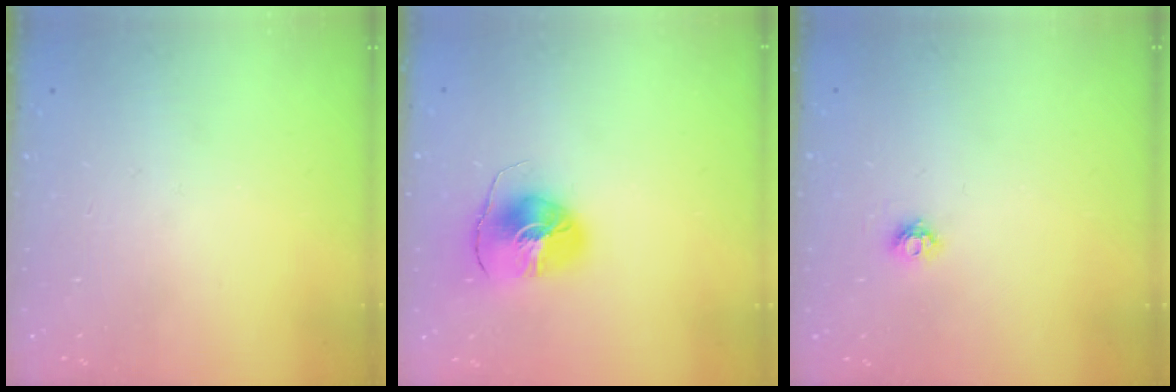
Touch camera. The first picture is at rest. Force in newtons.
{"total": 8.3, "press": 8.2, "slide": 0.9}
{"total": 4.3, "press": 4.3, "slide": 0.6}